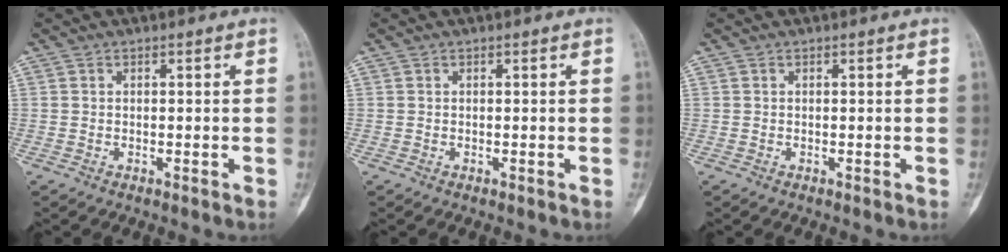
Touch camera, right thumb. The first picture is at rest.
{"total": 0.0}
{"total": 0.0}